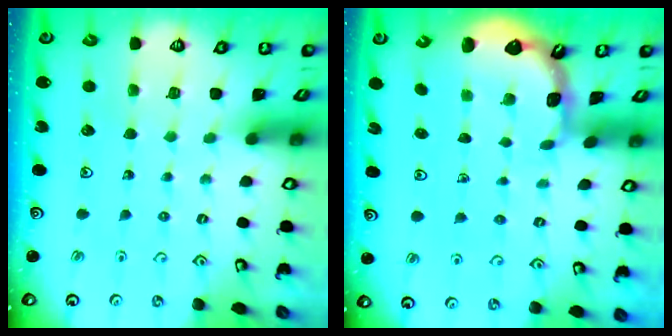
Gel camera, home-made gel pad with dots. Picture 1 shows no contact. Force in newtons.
{"total": 1.3, "press": 1.2, "slide": 0.1}